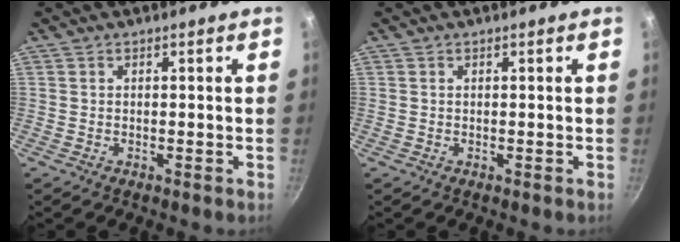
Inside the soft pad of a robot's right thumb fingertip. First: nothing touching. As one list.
[{"total": 0.0}]